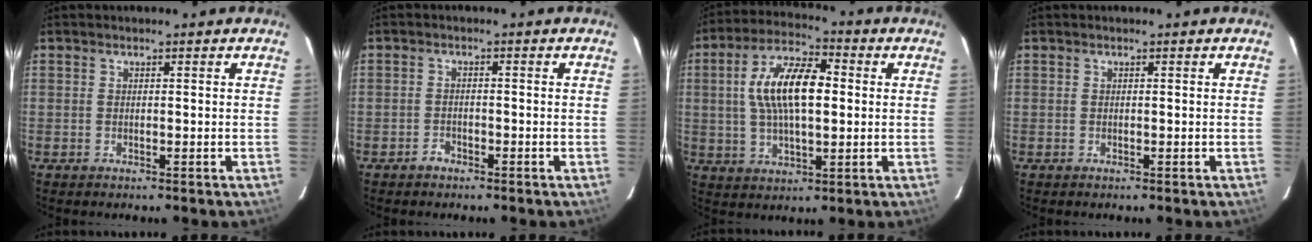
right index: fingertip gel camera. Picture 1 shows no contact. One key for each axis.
{"total": 1.8, "fx": -1.5, "fy": 1.1, "fz": 0.3, "tx": -0.004, "ty": 0.003, "tz": -0.025}
{"total": 13.5, "fx": 1.5, "fy": 5.7, "fz": 12.1, "tx": -0.229, "ty": 0.018, "tz": 0.026}
{"total": 0.0}